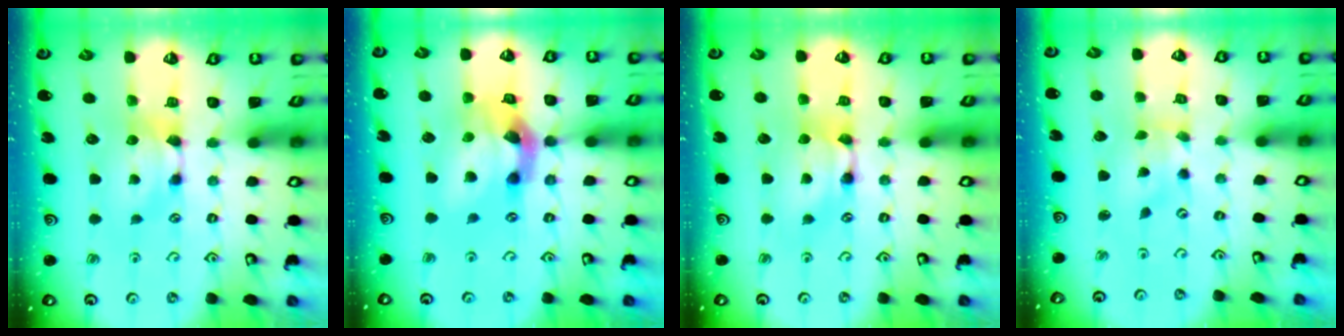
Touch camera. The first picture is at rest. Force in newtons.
{"total": 9.0, "press": 8.6, "slide": 2.8}
{"total": 2.1, "press": 2.1, "slide": 0.0}
{"total": 1.7, "press": 1.3, "slide": 1.1}